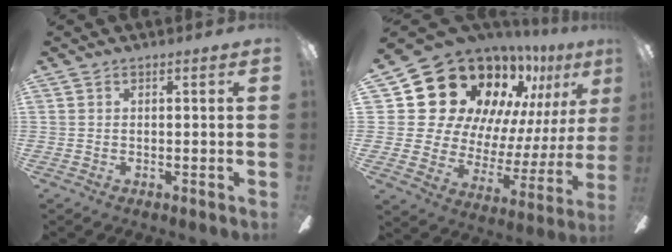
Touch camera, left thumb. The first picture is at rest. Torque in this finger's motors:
{"motor_torque": [2.49, 2.51, 1.58, -1.19, 0.17]}